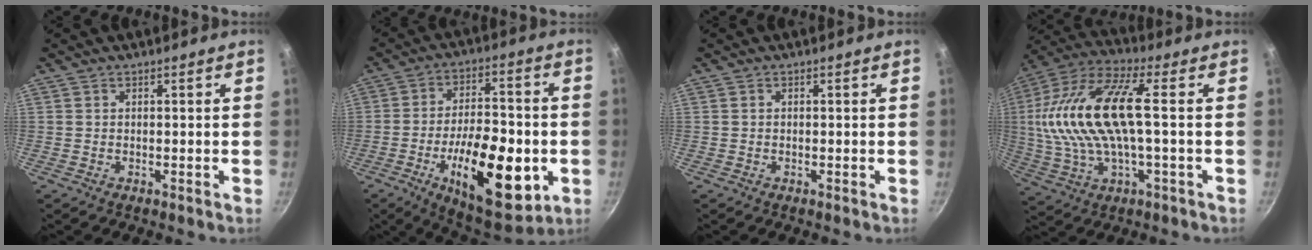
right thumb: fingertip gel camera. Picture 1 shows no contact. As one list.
[{"total": 22.0, "force": [-5.9, 9.9, 18.7], "torque": [-0.262, 0.016, -0.086]}, {"total": 0.0}, {"total": 19.7, "force": [1.2, 7.2, 18.3], "torque": [-0.374, 0.021, 0.017]}]